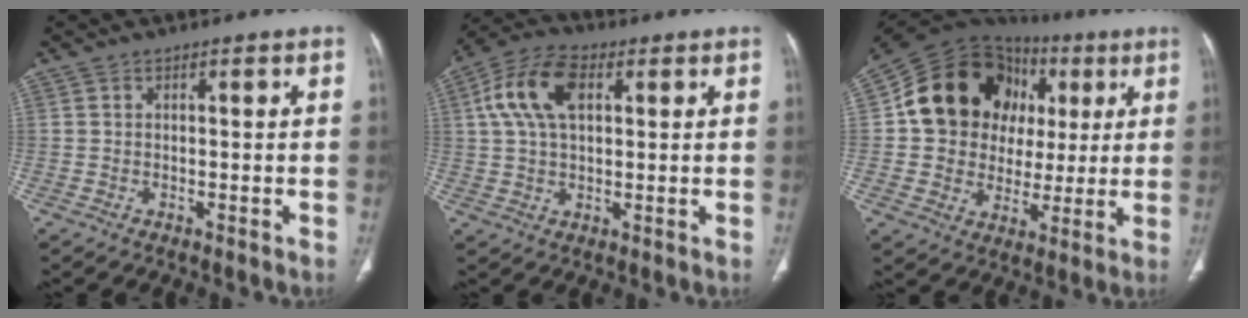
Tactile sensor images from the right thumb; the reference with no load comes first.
{"total": 11.4, "force": [3.3, 6.6, 8.7], "torque": [-0.172, 0.018, 0.056]}
{"total": 21.6, "force": [5.1, 17.9, 11.0], "torque": [-0.131, 0.035, 0.094]}